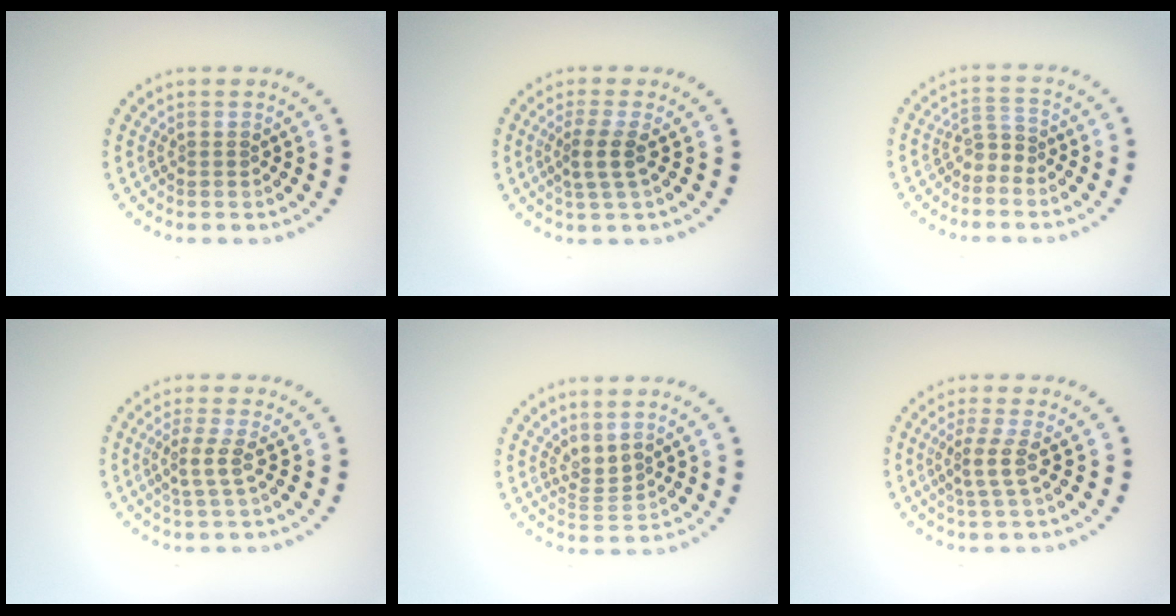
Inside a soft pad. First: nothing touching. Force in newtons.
{"total": 2.2, "press": 1.8, "slide": 1.3}
{"total": 1.7, "press": 1.1, "slide": 1.3}
{"total": 2.1, "press": 1.6, "slide": 1.3}
{"total": 2.0, "press": 1.4, "slide": 1.4}
{"total": 2.1, "press": 1.6, "slide": 1.4}